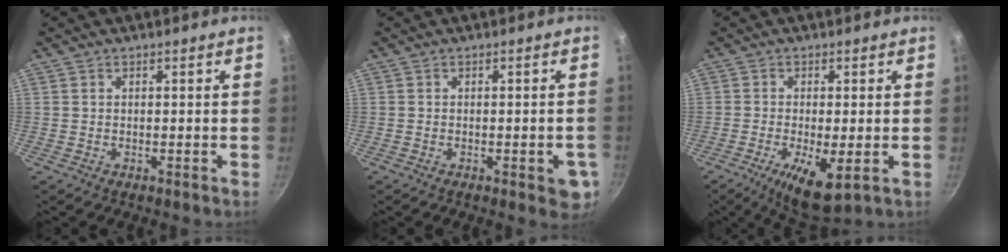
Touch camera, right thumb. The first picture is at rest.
{"total": 4.9, "force": [-1.7, 1.7, 4.3], "torque": [-0.037, -0.001, -0.021]}
{"total": 8.6, "force": [-2.4, 2.8, 7.8], "torque": [-0.135, -0.010, -0.033]}